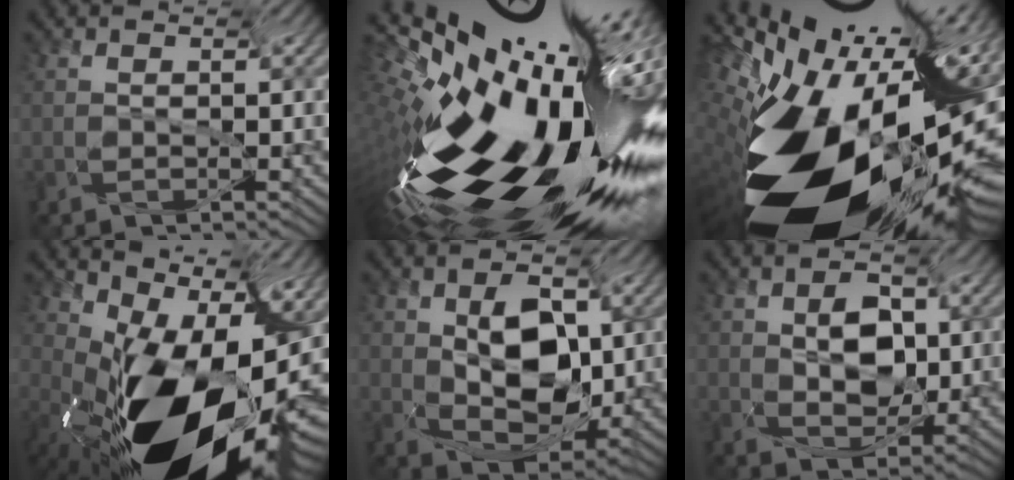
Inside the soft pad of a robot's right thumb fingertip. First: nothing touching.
{"total": 18.1, "force": [-6.2, 7.1, 15.4], "torque": [-0.283, -0.010, -0.099]}
{"total": 18.0, "force": [-9.6, 7.2, 13.4], "torque": [-0.214, -0.052, -0.143]}
{"total": 16.9, "force": [-8.3, 7.8, 12.5], "torque": [-0.193, -0.033, -0.117]}
{"total": 10.1, "force": [-3.5, 5.9, 7.4], "torque": [-0.142, -0.002, -0.045]}
{"total": 6.0, "force": [-2.6, 3.6, 4.1], "torque": [-0.095, 0.007, -0.038]}